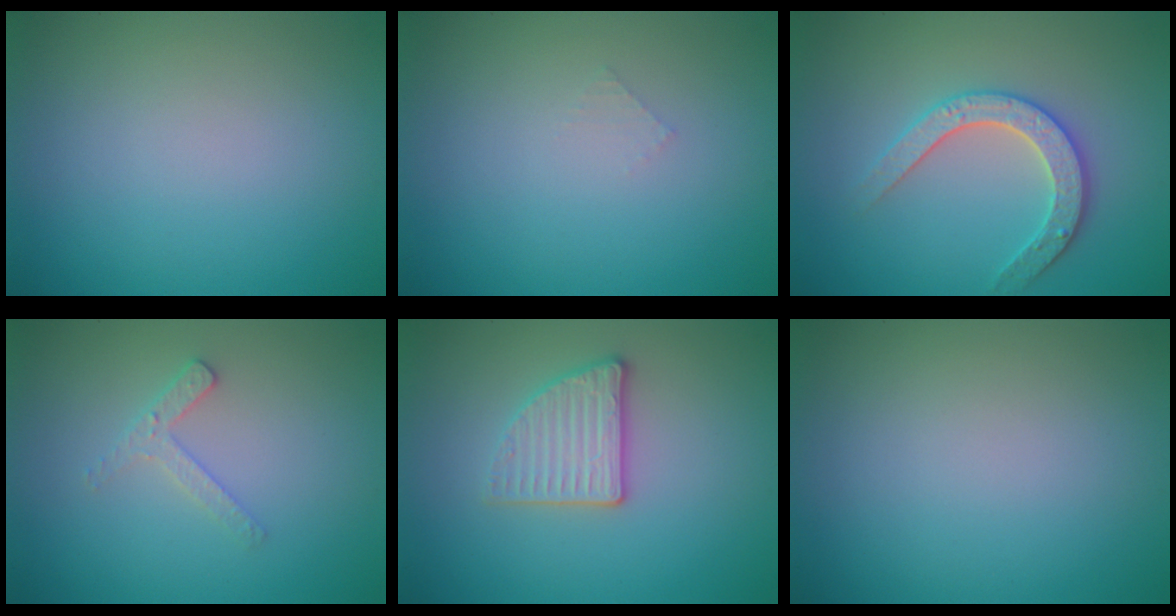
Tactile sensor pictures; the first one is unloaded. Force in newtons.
{"total": 0.5, "press": 0.5, "slide": 0.1}
{"total": 3.2, "press": 3.1, "slide": 1.0}
{"total": 1.7, "press": 1.7, "slide": 0.3}
{"total": 2.9, "press": 2.7, "slide": 1.1}
{"total": 0.0}